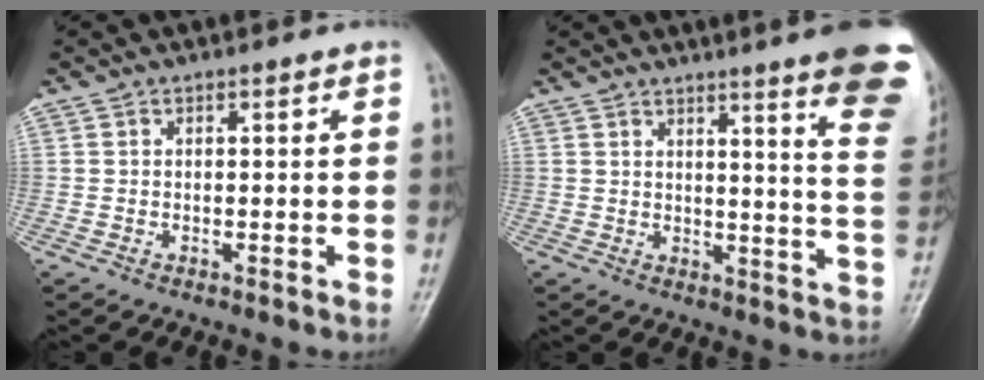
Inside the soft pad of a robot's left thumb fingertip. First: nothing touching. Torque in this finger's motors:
{"motor_torque": [2.40, 1.66, 1.56, -1.21, 0.15]}